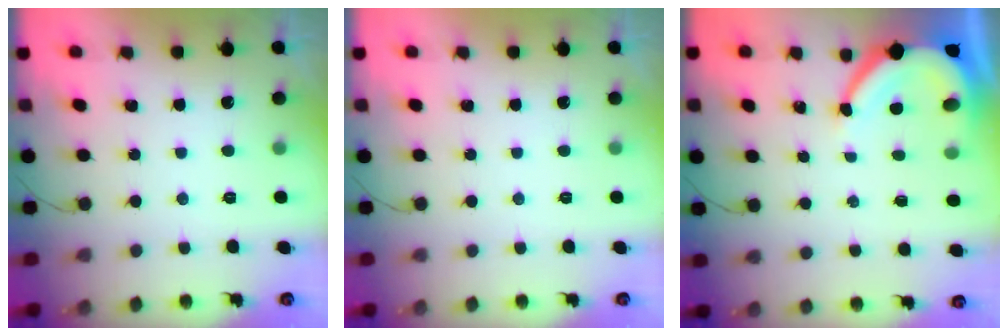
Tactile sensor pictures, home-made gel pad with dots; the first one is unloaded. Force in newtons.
{"total": 0.0}
{"total": 7.2, "press": 7.2, "slide": 0.7}